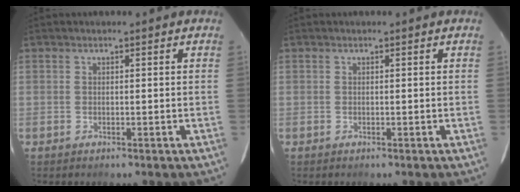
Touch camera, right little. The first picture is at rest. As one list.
[{"total": 0.0}]